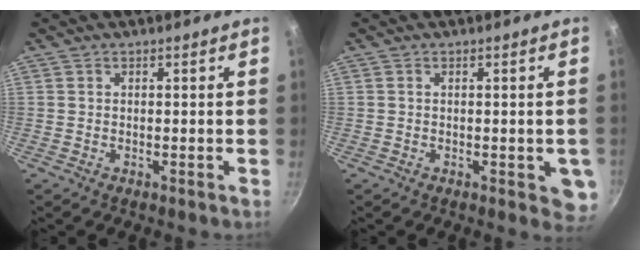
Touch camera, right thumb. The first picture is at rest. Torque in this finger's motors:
{"motor_torque": [1.14, 1.37, 0.13, -0.16, 0.14]}